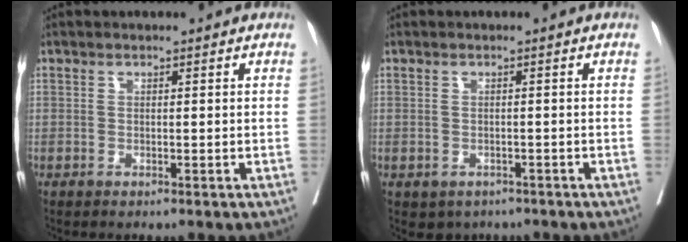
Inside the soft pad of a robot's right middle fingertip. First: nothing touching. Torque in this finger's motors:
{"motor_torque": [0.38, -0.19, 0.12, -0.01]}